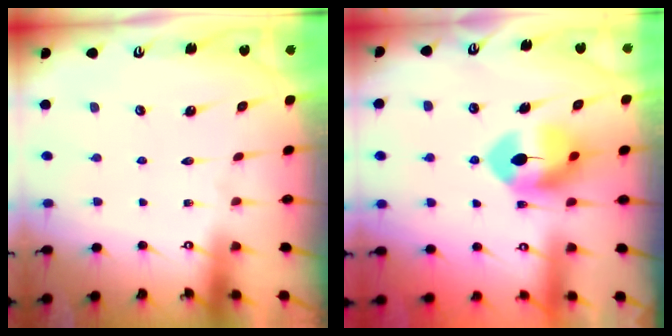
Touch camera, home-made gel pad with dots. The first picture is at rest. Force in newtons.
{"total": 8.8, "press": 8.7, "slide": 1.4}